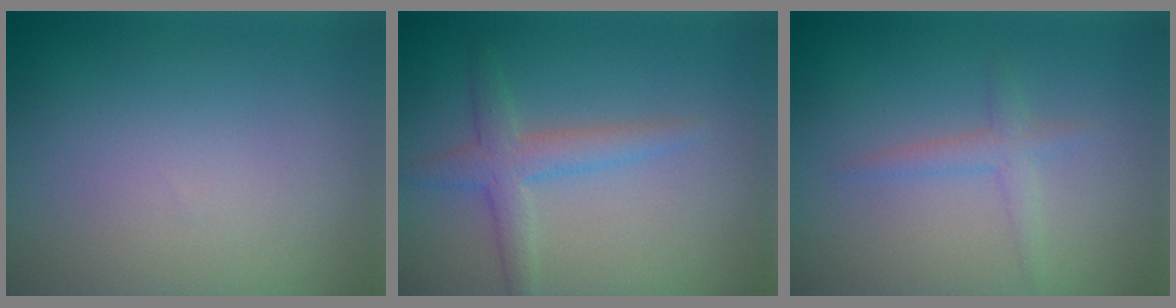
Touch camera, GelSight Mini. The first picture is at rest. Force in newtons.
{"total": 2.9, "press": 2.9, "slide": 0.0}
{"total": 1.6, "press": 1.6, "slide": 0.0}